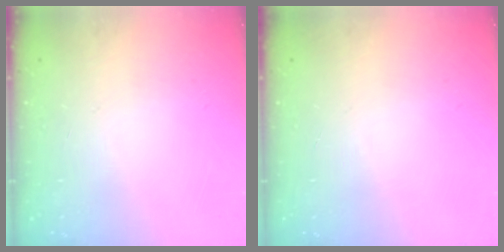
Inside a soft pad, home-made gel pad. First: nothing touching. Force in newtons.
{"total": 0.0}